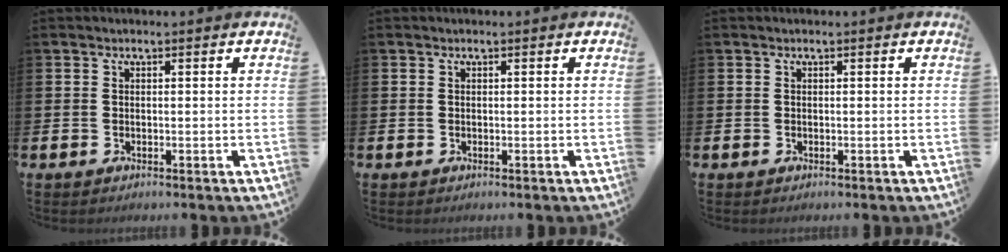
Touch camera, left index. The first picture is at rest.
{"total": 0.0}
{"total": 0.0}